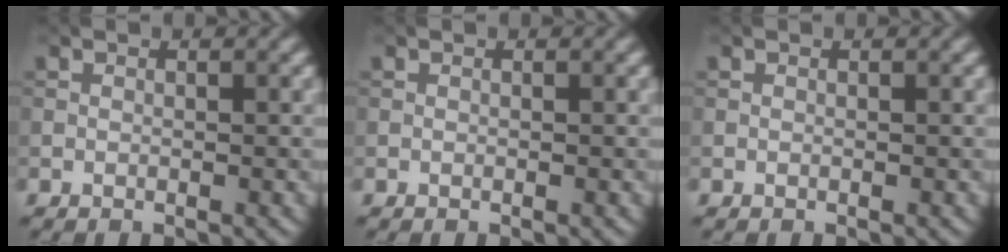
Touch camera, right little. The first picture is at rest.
{"total": 0.0}
{"total": 0.0}